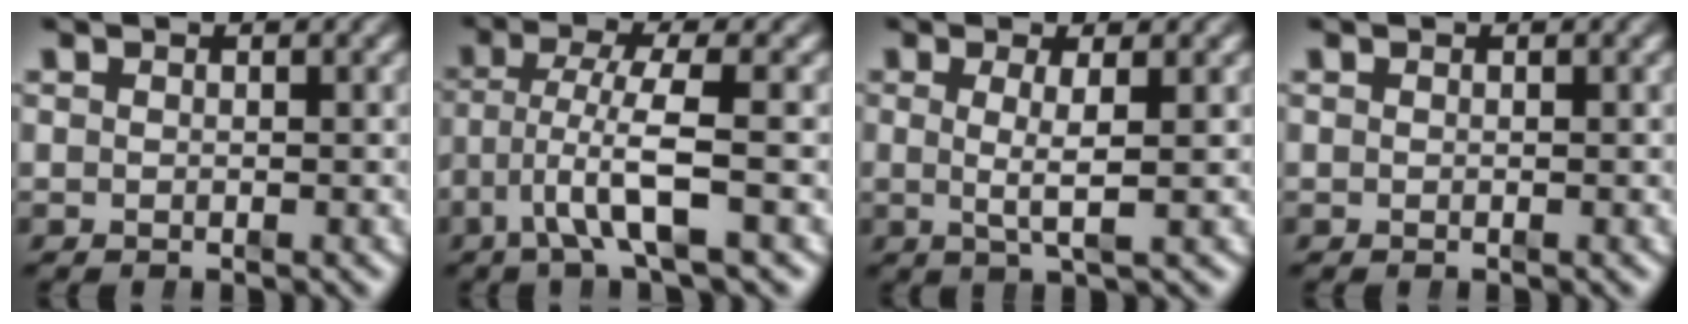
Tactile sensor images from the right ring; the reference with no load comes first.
{"total": 4.4, "force": [-1.4, 1.1, 4.0], "torque": [-0.091, -0.021, -0.018]}
{"total": 3.1, "force": [0.4, 0.1, 3.0], "torque": [-0.054, -0.010, 0.012]}
{"total": 0.0}